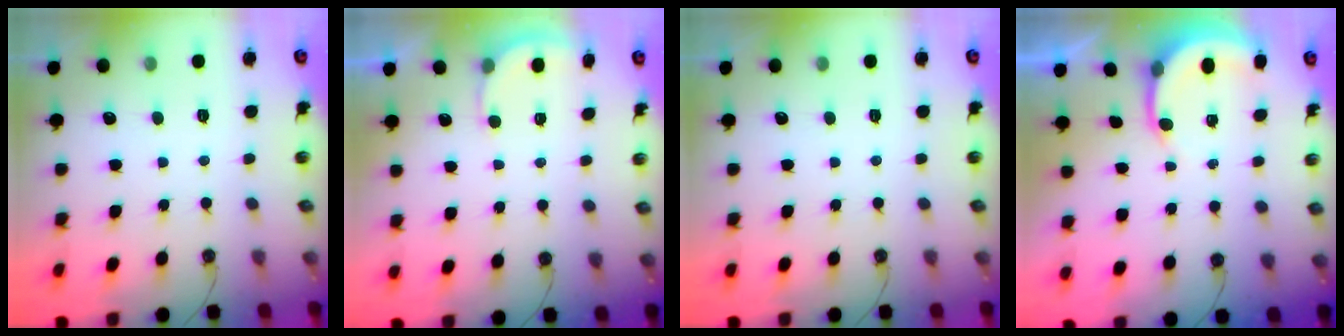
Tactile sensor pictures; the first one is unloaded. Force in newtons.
{"total": 2.6, "press": 2.3, "slide": 1.1}
{"total": 0.0}
{"total": 5.1, "press": 5.0, "slide": 0.4}